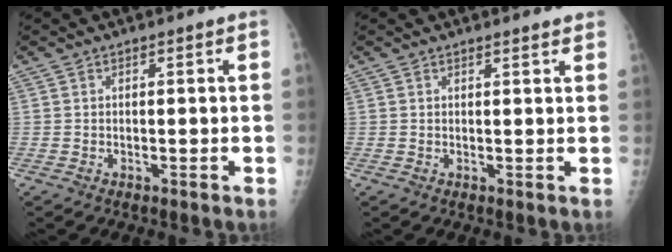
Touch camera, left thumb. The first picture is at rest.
{"total": 2.4, "force": [2.2, 0.6, 0.7], "torque": [0.002, -0.007, 0.020]}